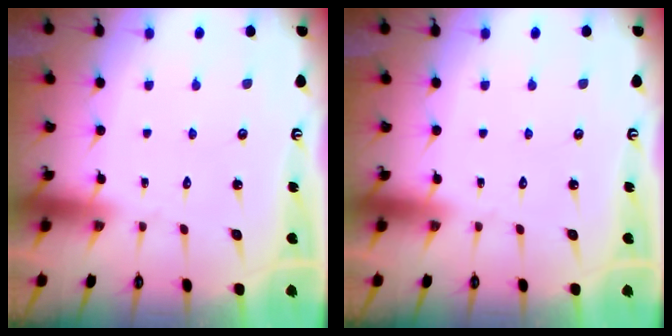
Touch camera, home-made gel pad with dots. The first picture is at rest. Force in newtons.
{"total": 0.0}